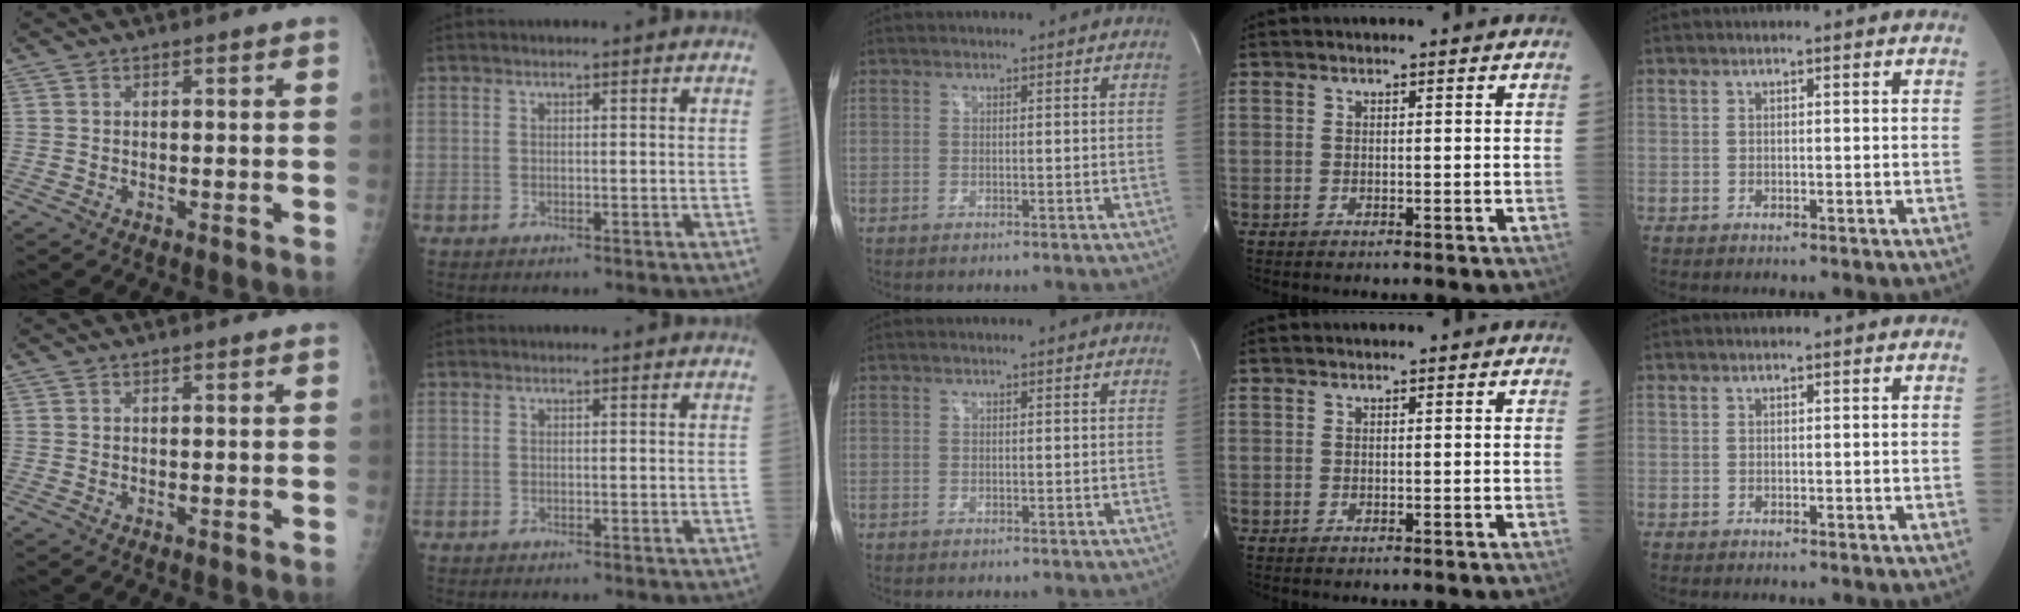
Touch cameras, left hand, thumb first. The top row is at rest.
{}